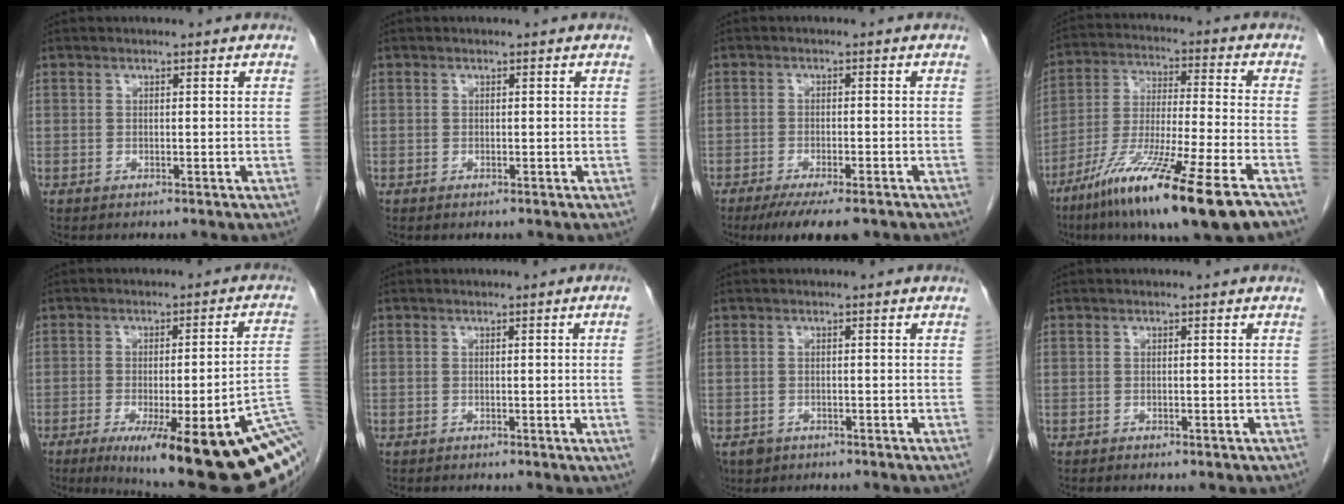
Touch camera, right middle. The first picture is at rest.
{"total": 0.0}
{"total": 8.8, "force": [-6.6, 2.1, 5.5], "torque": [-0.078, -0.014, -0.098]}
{"total": 18.9, "force": [-11.6, 0.0, 14.9], "torque": [-0.262, -0.058, -0.208]}
{"total": 24.8, "force": [-11.8, 3.4, 21.6], "torque": [-0.189, -0.017, -0.153]}
{"total": 2.6, "force": [-0.3, -1.0, 2.4], "torque": [-0.031, -0.003, -0.004]}
{"total": 2.7, "force": [-1.7, 2.1, 0.5], "torque": [-0.010, 0.002, -0.026]}
{"total": 1.3, "force": [-0.8, 0.5, 0.9], "torque": [-0.014, -0.002, -0.007]}